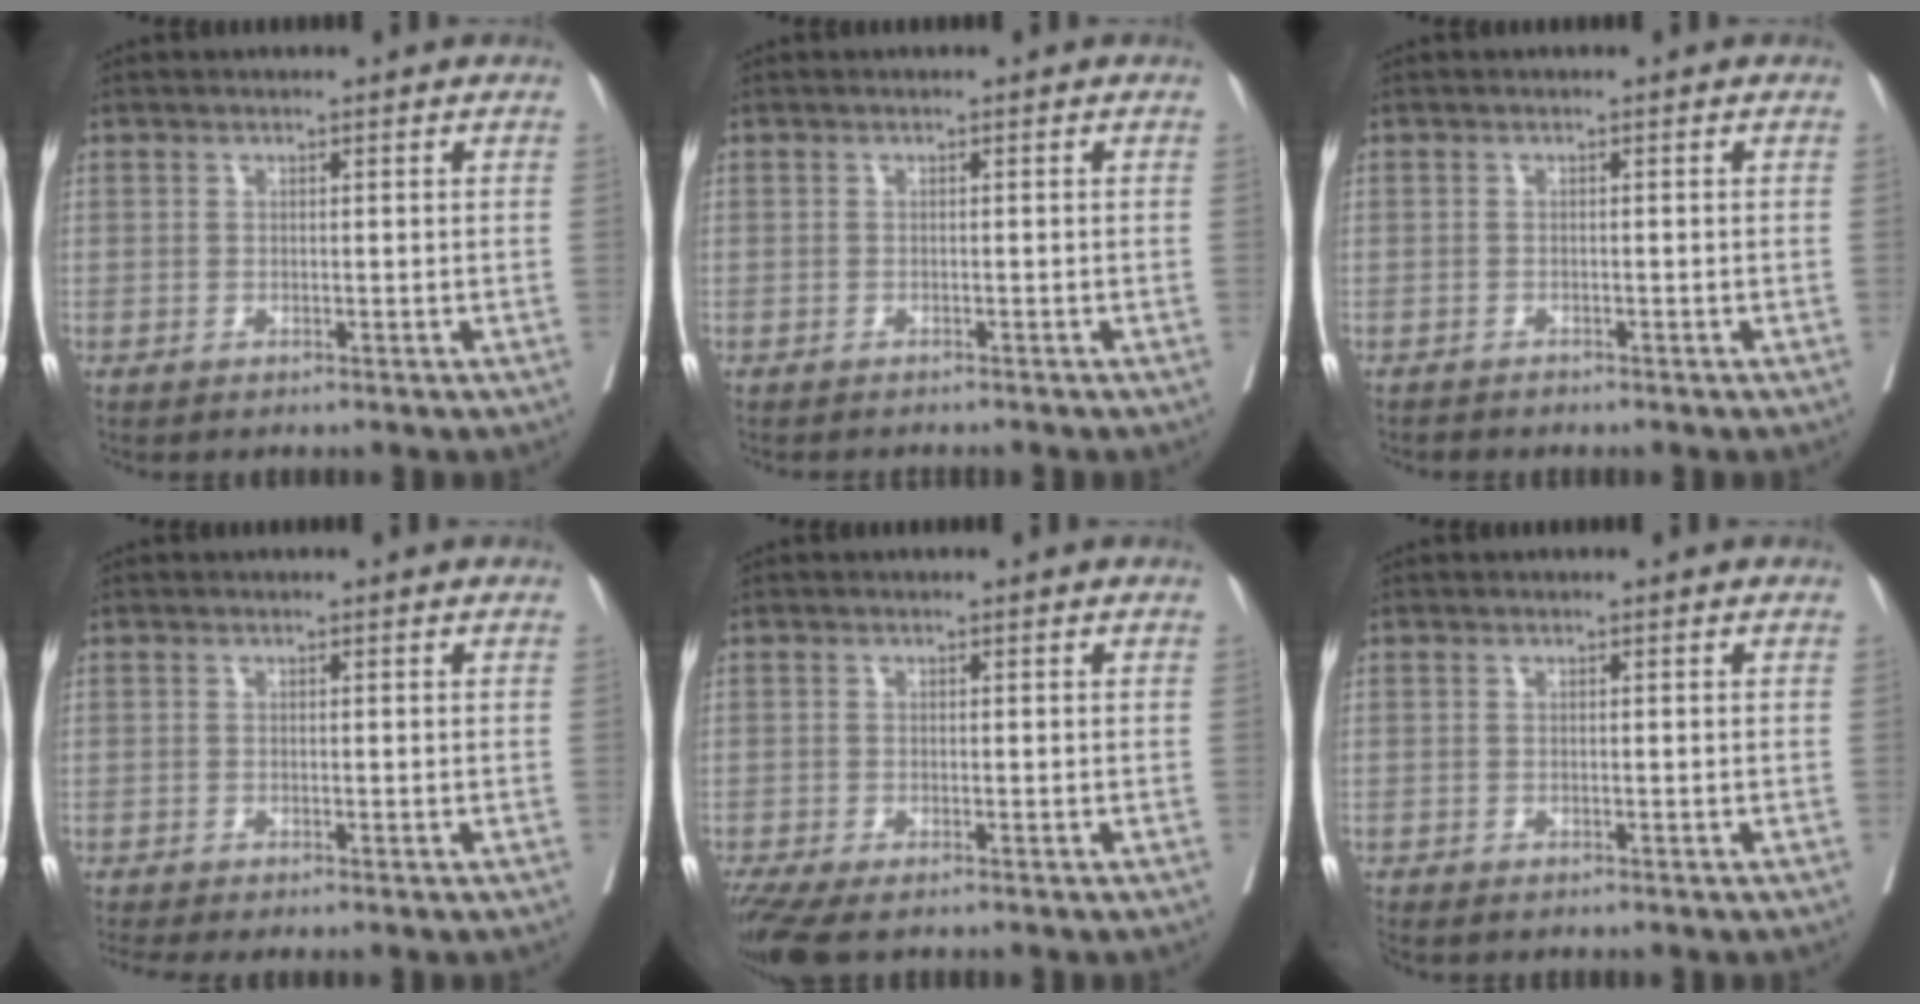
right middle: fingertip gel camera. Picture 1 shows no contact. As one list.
[{"total": 3.1, "force": [-2.9, 0.5, 0.9], "torque": [-0.010, -0.005, -0.037]}, {"total": 0.8, "force": [-0.8, 0.2, -0.1], "torque": [-0.005, -0.002, -0.016]}, {"total": 1.7, "force": [-1.5, -0.3, 0.7], "torque": [-0.017, -0.007, -0.030]}, {"total": 6.2, "force": [-4.7, 1.7, 3.7], "torque": [-0.068, -0.014, -0.081]}, {"total": 1.5, "force": [-1.3, 0.4, 0.4], "torque": [-0.011, -0.004, -0.022]}]